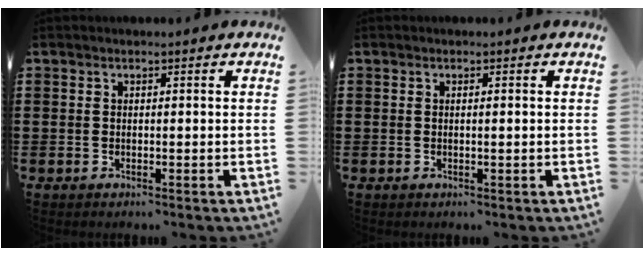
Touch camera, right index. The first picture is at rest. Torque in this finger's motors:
{"motor_torque": [0.40, 0.52, -0.01, -0.01]}